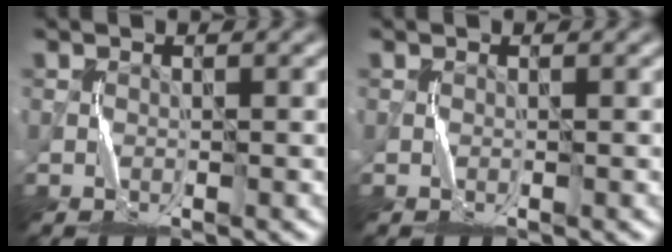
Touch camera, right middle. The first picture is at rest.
{"total": 0.0}